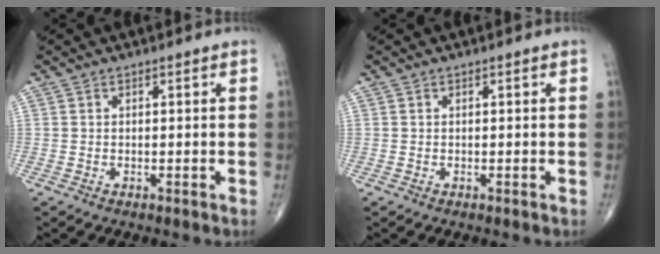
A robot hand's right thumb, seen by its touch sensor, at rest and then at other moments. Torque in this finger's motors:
{"motor_torque": [0.04, 0.04, -0.01, 0.00, 0.01]}